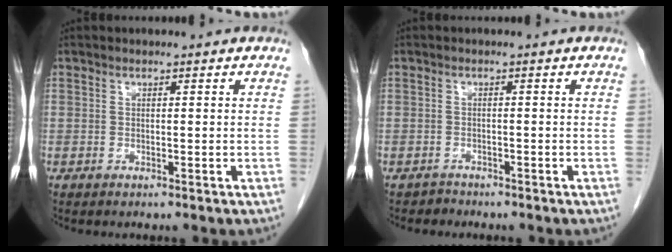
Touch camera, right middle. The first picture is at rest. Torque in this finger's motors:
{"motor_torque": [-0.49, -0.17, -0.13, -0.02]}